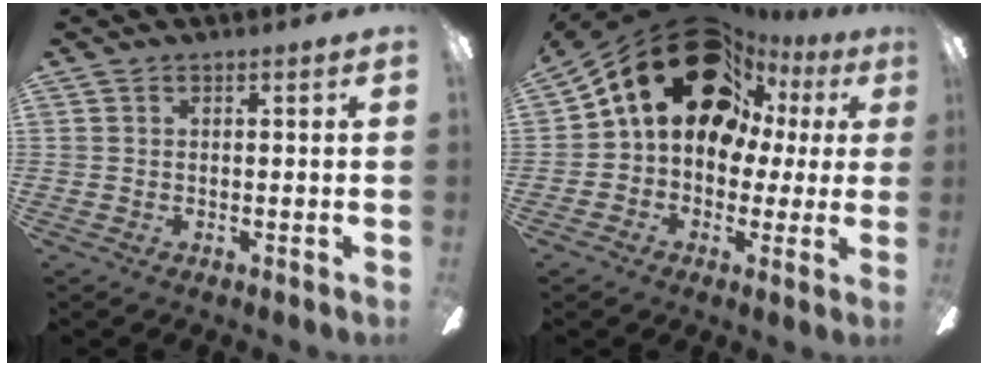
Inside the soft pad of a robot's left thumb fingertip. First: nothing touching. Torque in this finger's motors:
{"motor_torque": [0.02, 1.90, 2.44, -0.33, 0.15]}